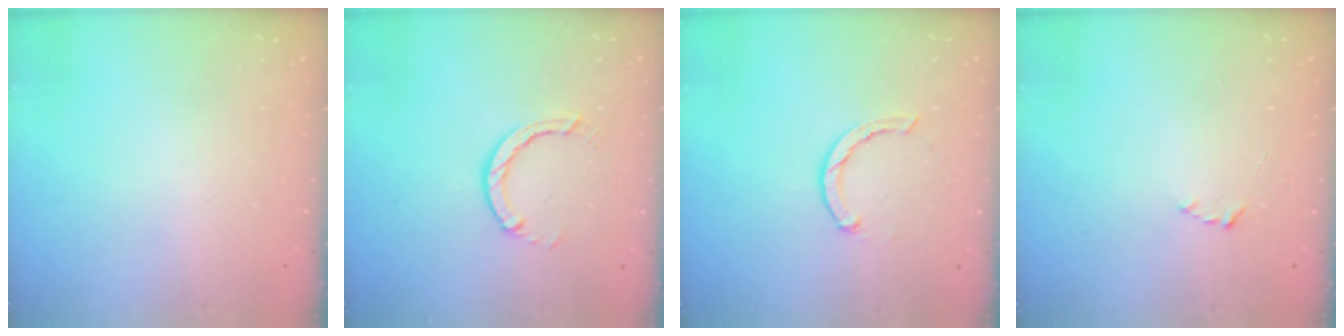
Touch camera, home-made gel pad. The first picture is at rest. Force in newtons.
{"total": 4.1, "press": 4.0, "slide": 0.6}
{"total": 1.9, "press": 1.9, "slide": 0.3}
{"total": 2.2, "press": 2.1, "slide": 0.3}